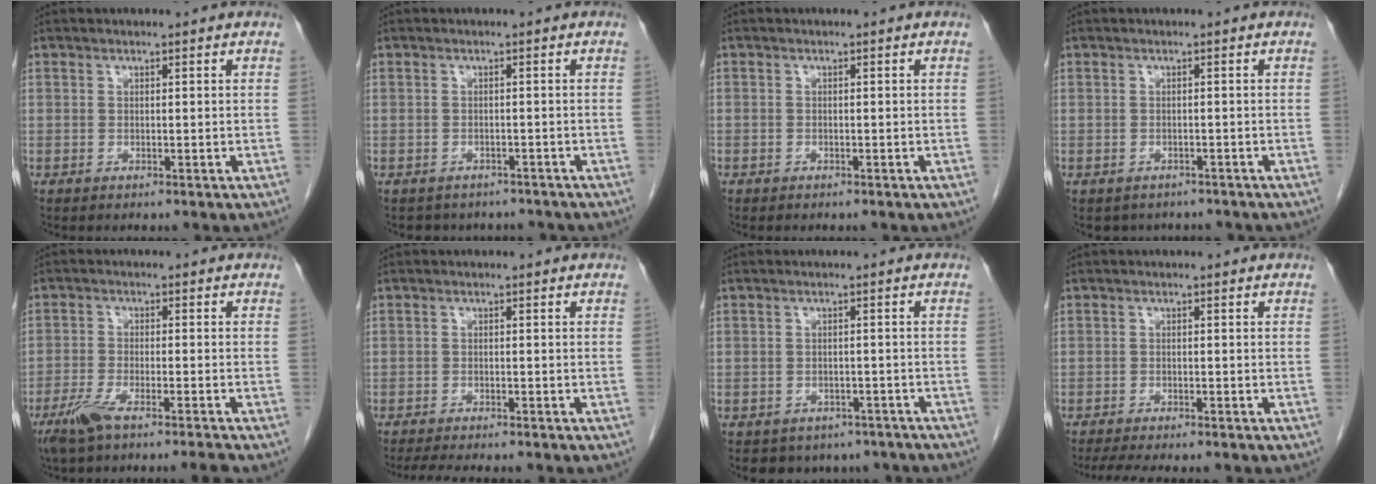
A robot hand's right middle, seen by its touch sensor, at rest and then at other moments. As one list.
[{"total": 5.8, "force": [-5.1, 2.9, 0.5], "torque": [-0.005, 0.007, -0.055]}, {"total": 0.6, "force": [-0.4, 0.4, 0.0], "torque": [-0.009, 0.002, -0.009]}, {"total": 2.9, "force": [-2.4, 1.5, 0.3], "torque": [-0.010, 0.002, -0.031]}, {"total": 6.5, "force": [-5.2, -0.4, 3.9], "torque": [-0.074, -0.014, -0.096]}, {"total": 8.2, "force": [-7.3, 1.2, 3.6], "torque": [-0.053, -0.011, -0.105]}, {"total": 8.4, "force": [-6.8, 4.9, 1.2], "torque": [-0.008, 0.009, -0.071]}, {"total": 9.2, "force": [-8.0, 1.5, 4.2], "torque": [-0.062, -0.012, -0.113]}]